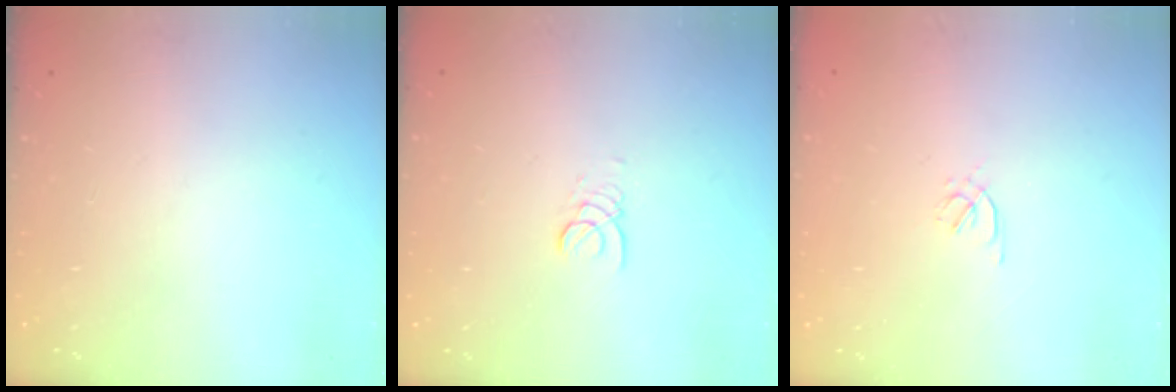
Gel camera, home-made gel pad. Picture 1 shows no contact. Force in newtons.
{"total": 1.4, "press": 1.4, "slide": 0.2}
{"total": 1.7, "press": 1.6, "slide": 0.5}